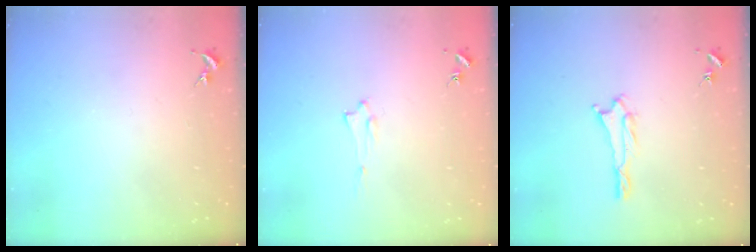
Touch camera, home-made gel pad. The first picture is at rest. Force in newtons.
{"total": 1.4, "press": 1.4, "slide": 0.2}
{"total": 1.3, "press": 1.3, "slide": 0.2}